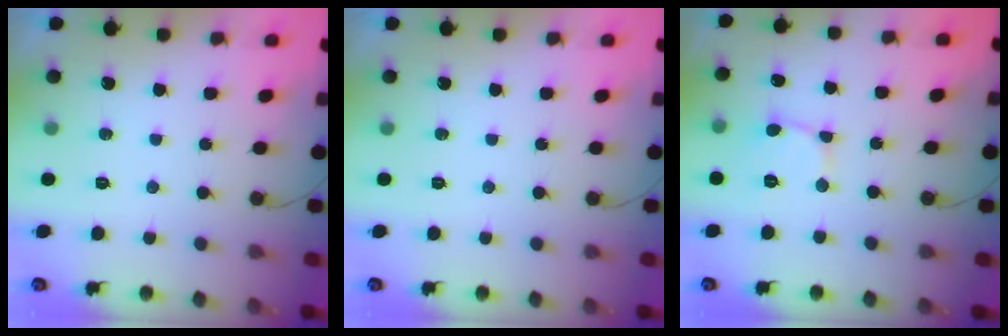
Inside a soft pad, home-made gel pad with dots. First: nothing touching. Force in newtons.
{"total": 0.0}
{"total": 2.1, "press": 2.1, "slide": 0.2}